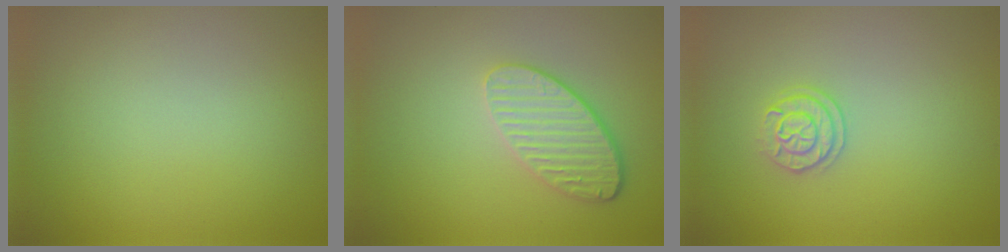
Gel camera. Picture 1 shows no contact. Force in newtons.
{"total": 3.5, "press": 3.1, "slide": 1.7}
{"total": 1.9, "press": 1.8, "slide": 0.5}